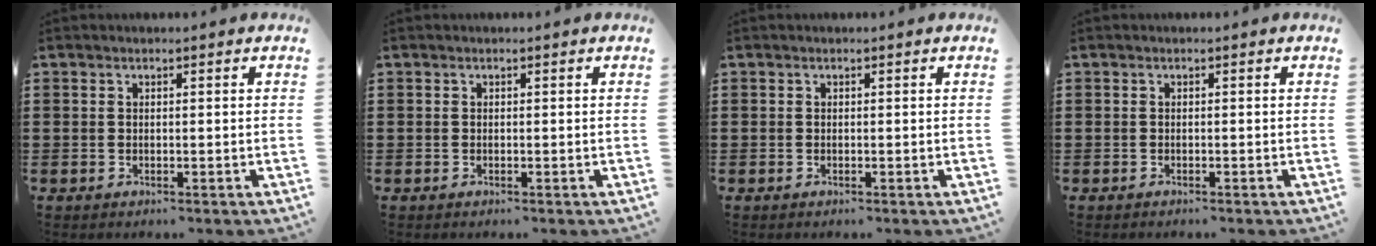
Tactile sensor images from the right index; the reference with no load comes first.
{"total": 0.0}
{"total": 0.0}
{"total": 0.0}